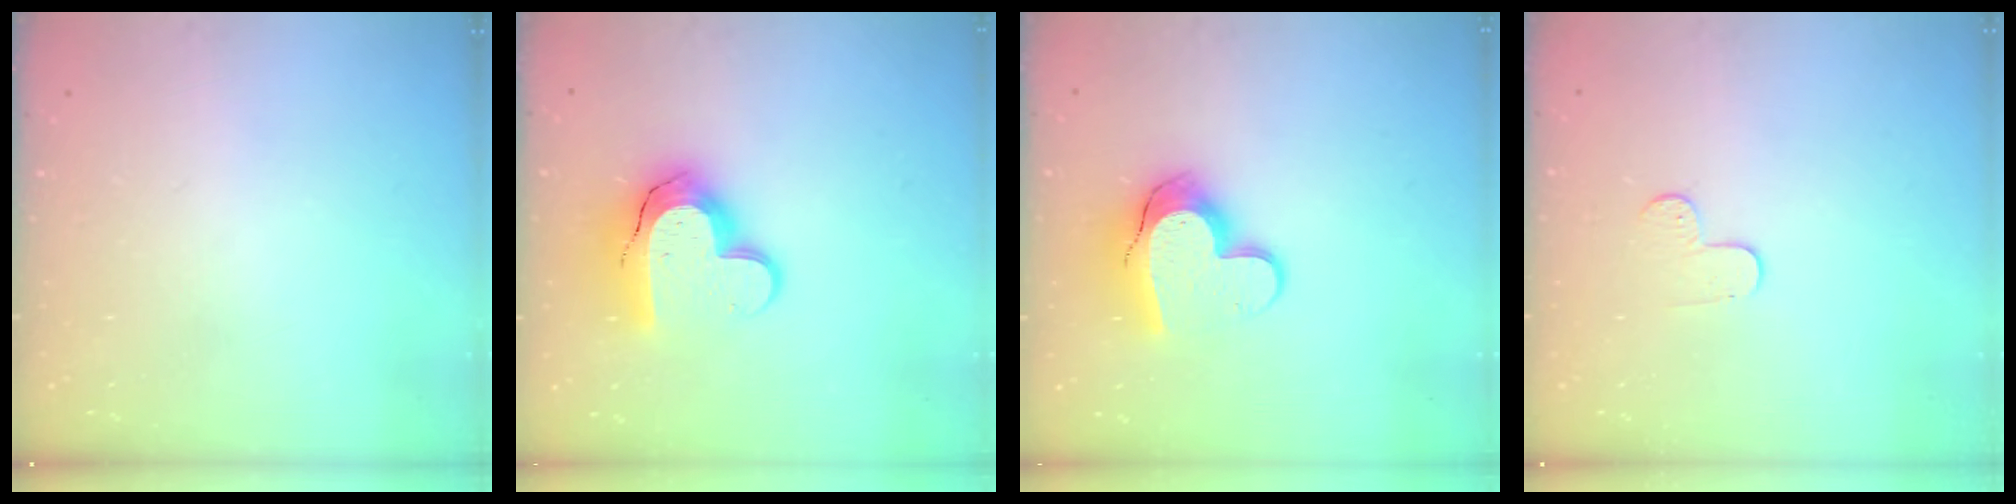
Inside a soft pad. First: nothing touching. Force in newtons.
{"total": 14.2, "press": 14.1, "slide": 1.0}
{"total": 12.4, "press": 12.3, "slide": 1.1}
{"total": 5.9, "press": 5.9, "slide": 0.5}